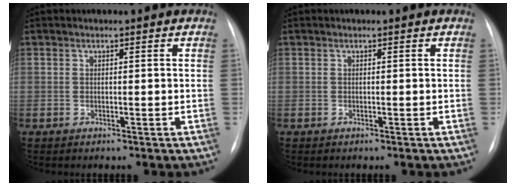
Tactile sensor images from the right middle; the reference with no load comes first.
{"total": 0.0}